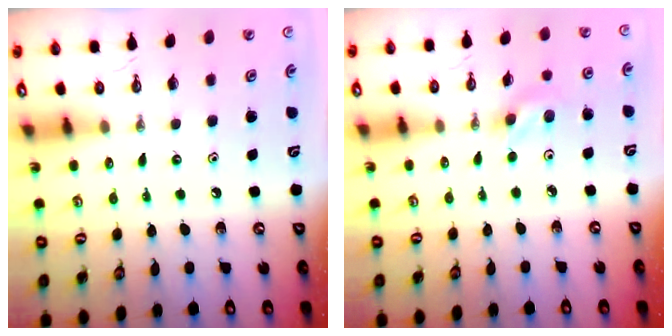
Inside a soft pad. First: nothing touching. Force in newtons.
{"total": 7.9, "press": 5.9, "slide": 5.3}